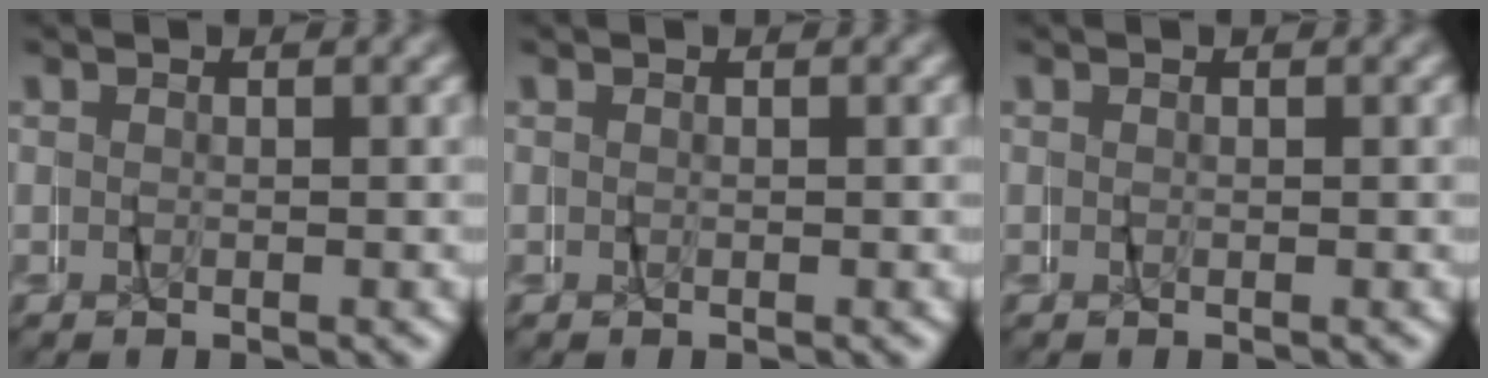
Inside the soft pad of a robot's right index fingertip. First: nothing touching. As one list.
[{"total": 0.0}, {"total": 0.0}]